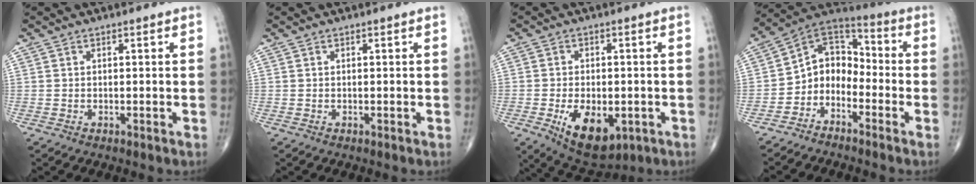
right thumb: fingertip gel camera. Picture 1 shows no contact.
{"total": 0.0}
{"total": 11.4, "force": [-3.7, 6.3, 8.8], "torque": [-0.122, -0.002, -0.043]}
{"total": 8.8, "force": [-3.9, 6.6, 4.2], "torque": [-0.037, 0.076, -0.094]}